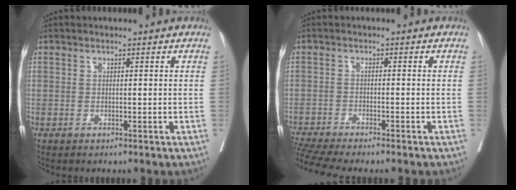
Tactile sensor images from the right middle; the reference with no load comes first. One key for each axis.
{"total": 9.2, "fx": -8.0, "fy": 0.2, "fz": 4.4, "tx": -0.070, "ty": -0.009, "tz": -0.131}